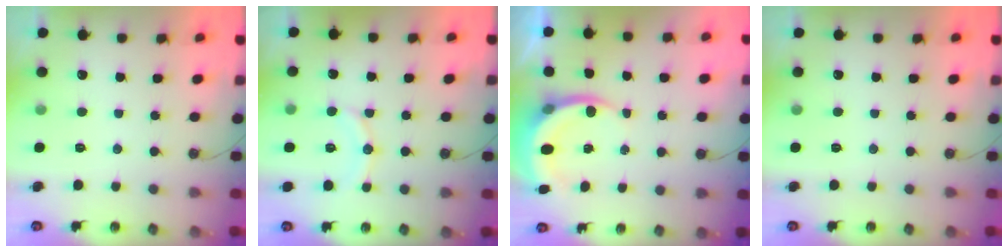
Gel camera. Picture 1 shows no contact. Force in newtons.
{"total": 8.9, "press": 8.7, "slide": 2.1}
{"total": 5.6, "press": 5.4, "slide": 1.8}
{"total": 0.0}